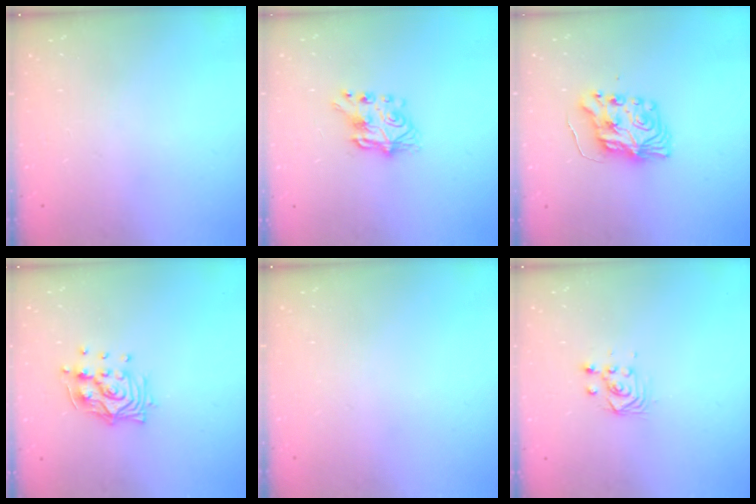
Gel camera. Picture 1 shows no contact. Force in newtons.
{"total": 6.9, "press": 6.9, "slide": 0.3}
{"total": 8.2, "press": 8.2, "slide": 0.6}
{"total": 11.7, "press": 11.7, "slide": 0.6}
{"total": 0.0}
{"total": 3.3, "press": 3.1, "slide": 1.0}